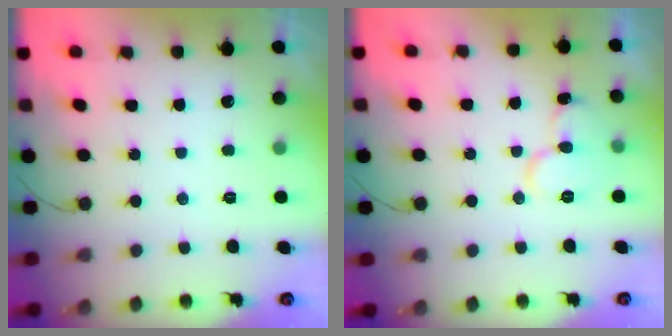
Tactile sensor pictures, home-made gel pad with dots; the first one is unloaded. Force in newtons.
{"total": 10.0, "press": 10.0, "slide": 1.2}